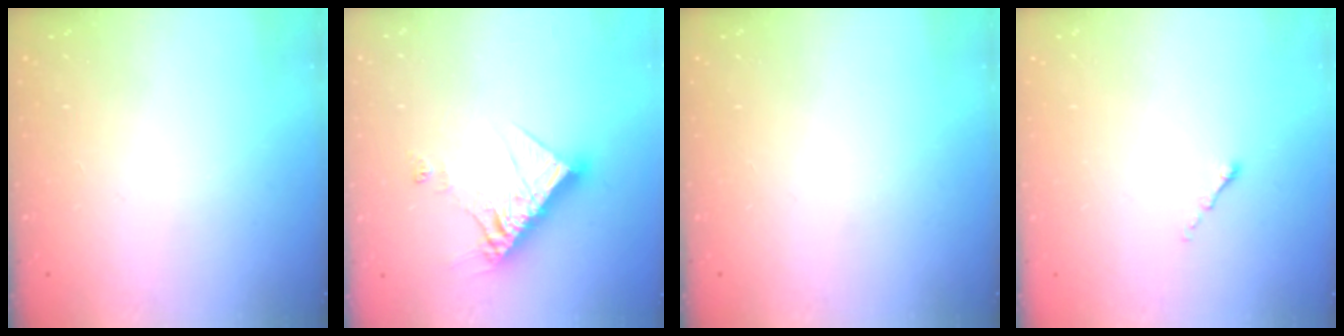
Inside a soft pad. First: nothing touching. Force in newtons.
{"total": 13.5, "press": 13.5, "slide": 1.1}
{"total": 0.0}
{"total": 0.0}